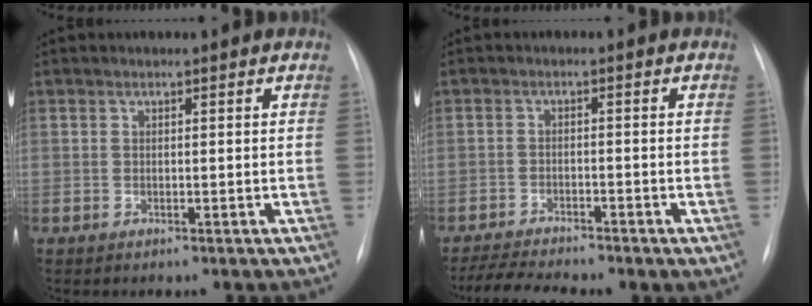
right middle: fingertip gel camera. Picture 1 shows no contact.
{"total": 6.5, "force": [-5.7, 0.6, 3.1], "torque": [-0.060, -0.011, -0.092]}